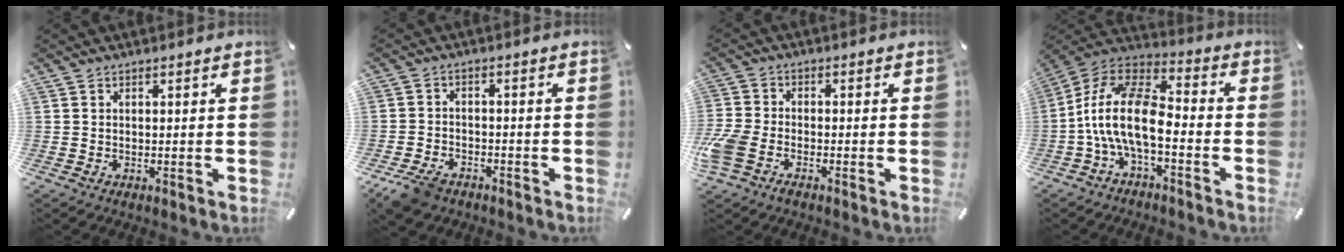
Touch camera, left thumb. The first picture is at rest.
{"total": 6.0, "force": [-3.9, 3.7, 2.7], "torque": [-0.063, 0.015, -0.075]}
{"total": 5.8, "force": [-3.0, 3.6, 3.5], "torque": [-0.087, 0.008, -0.058]}
{"total": 15.4, "force": [-4.7, 7.5, 12.6], "torque": [-0.266, 0.017, -0.085]}